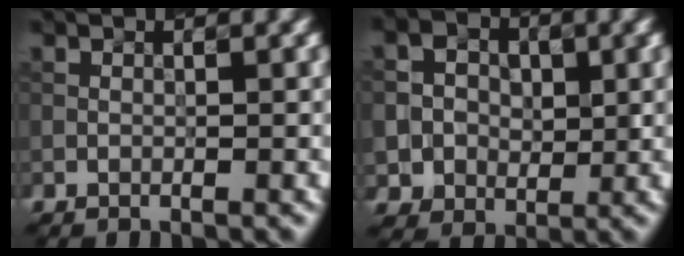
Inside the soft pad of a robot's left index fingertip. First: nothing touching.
{"total": 3.9, "force": [0.5, 3.7, 1.1], "torque": [-0.020, 0.010, 0.006]}